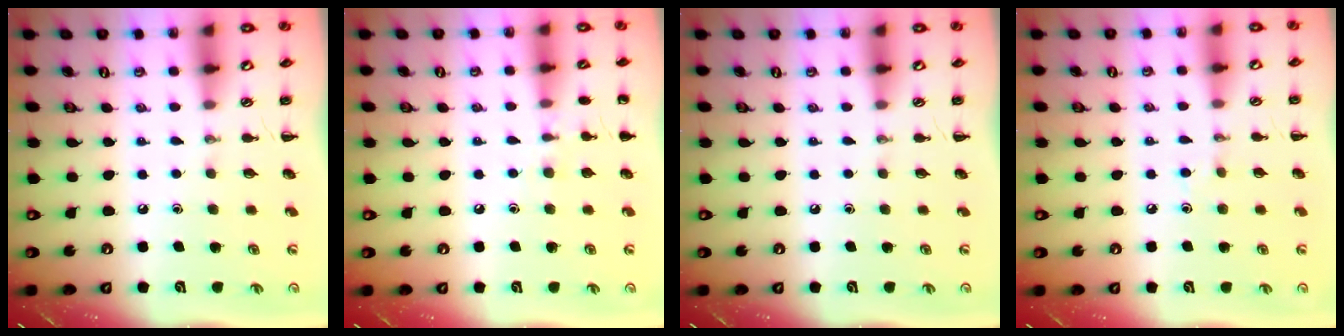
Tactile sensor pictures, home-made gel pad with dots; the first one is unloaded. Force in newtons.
{"total": 5.5, "press": 5.3, "slide": 1.6}
{"total": 0.0}
{"total": 2.7, "press": 2.5, "slide": 0.9}